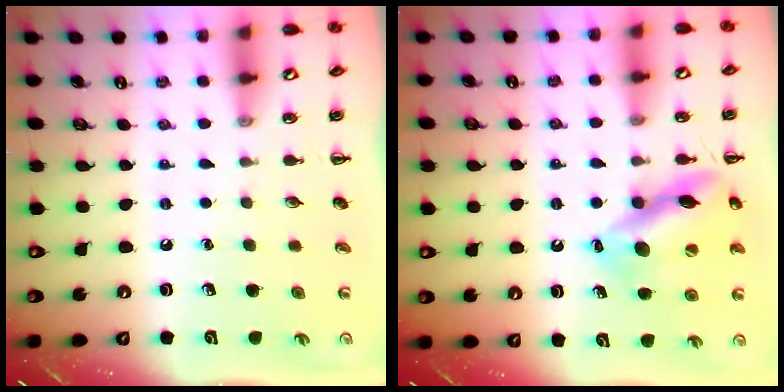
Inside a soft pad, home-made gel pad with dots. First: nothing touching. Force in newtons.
{"total": 14.0, "press": 13.9, "slide": 1.4}